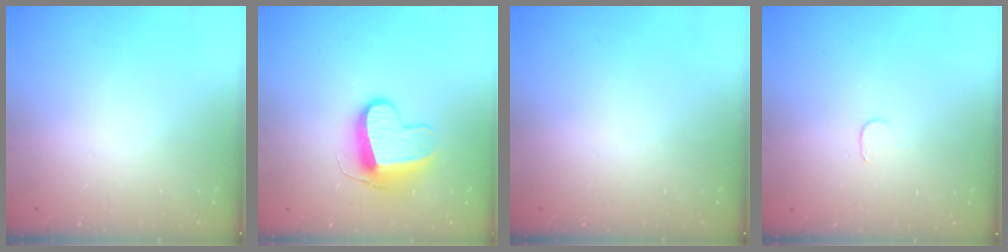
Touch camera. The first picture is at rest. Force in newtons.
{"total": 10.6, "press": 10.6, "slide": 0.4}
{"total": 0.0}
{"total": 3.0, "press": 3.0, "slide": 0.3}